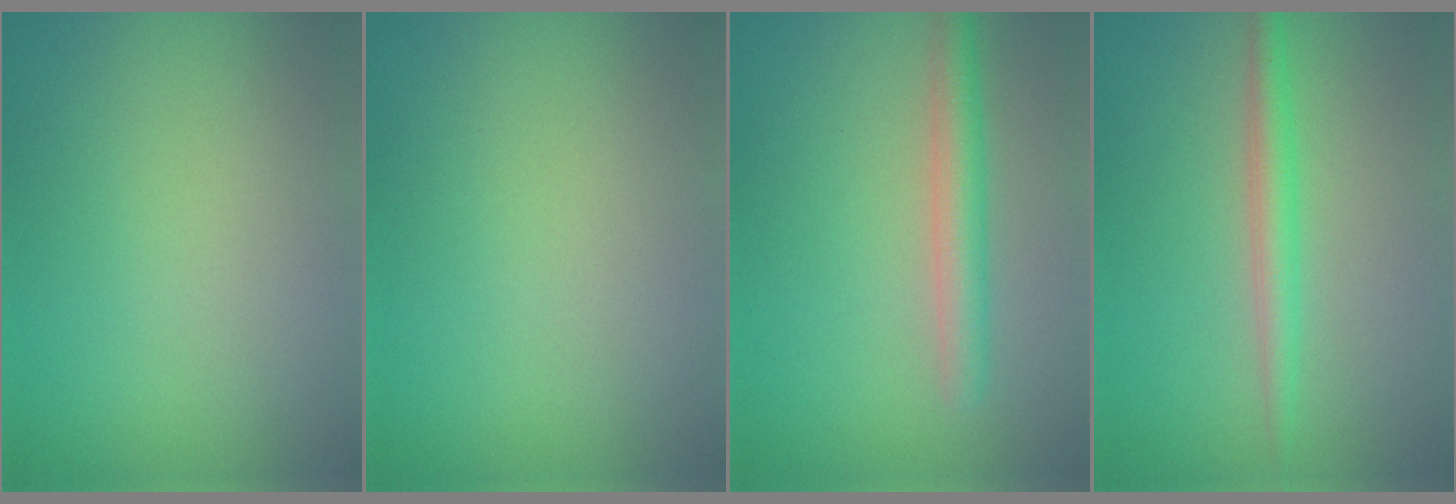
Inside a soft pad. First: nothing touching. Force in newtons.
{"total": 0.0}
{"total": 3.0, "press": 3.0, "slide": 0.1}
{"total": 2.5, "press": 2.5, "slide": 0.1}